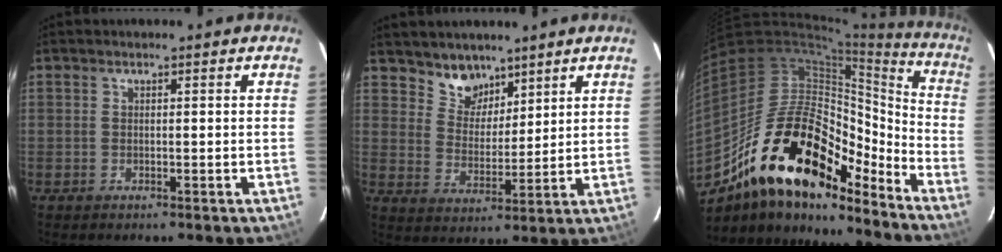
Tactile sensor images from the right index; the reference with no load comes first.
{"total": 6.8, "force": [5.4, 3.9, 1.5], "torque": [-0.018, 0.004, 0.103]}
{"total": 26.1, "force": [-17.2, 10.6, 16.5], "torque": [-0.281, -0.003, -0.292]}